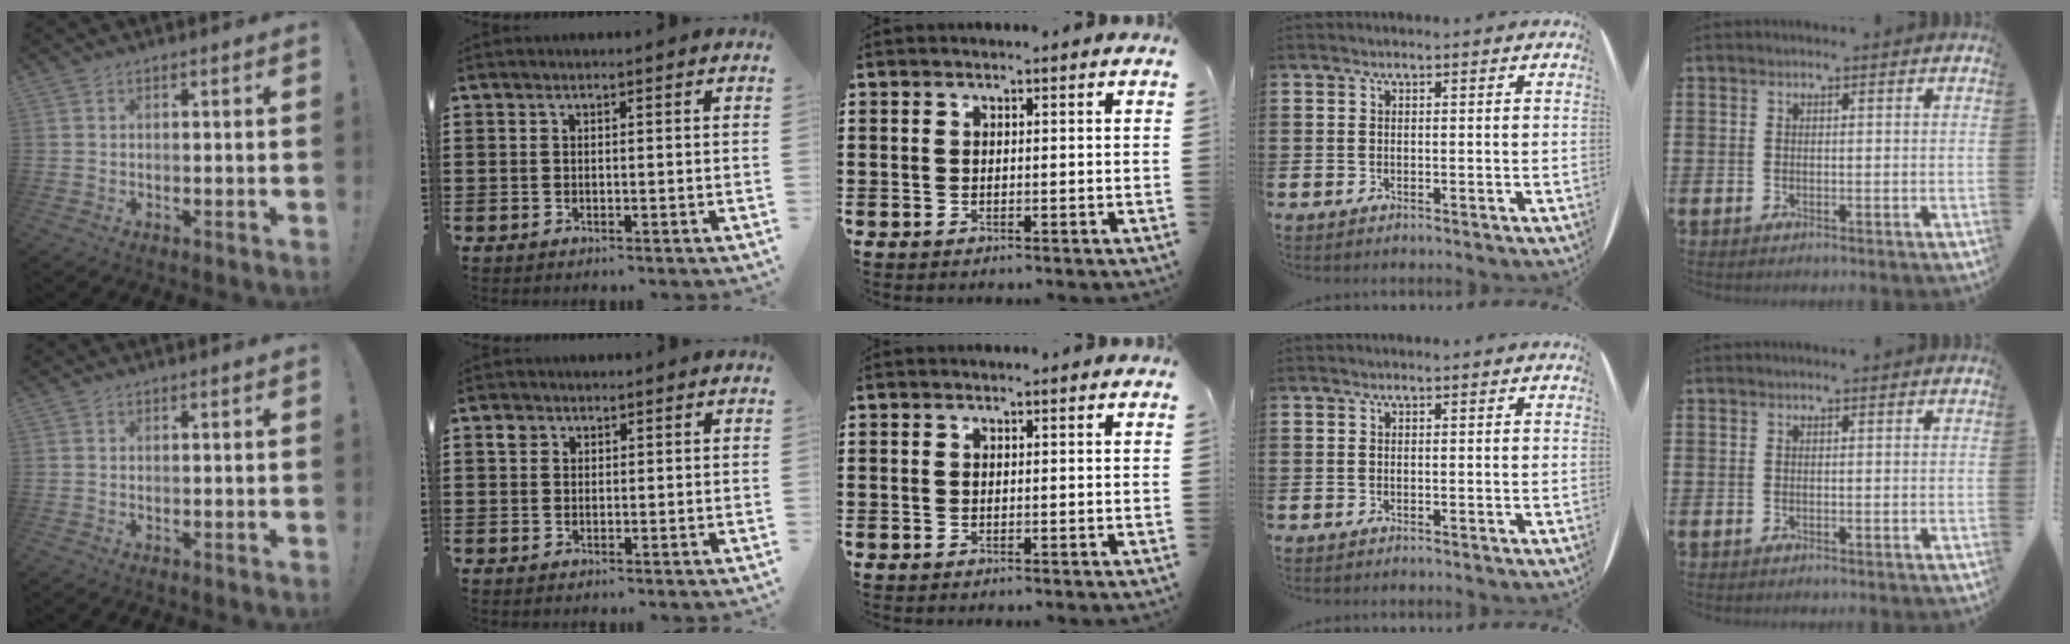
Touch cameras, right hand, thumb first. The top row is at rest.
{"index": {"total": 1.4, "force": [0.6, 1.2, 0.5], "torque": [-0.013, 0.006, 0.011]}}